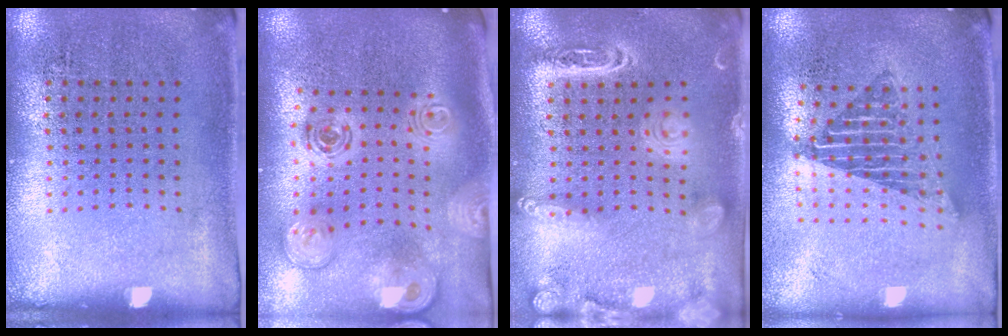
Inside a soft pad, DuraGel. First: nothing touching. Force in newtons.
{"total": 2.5, "press": 1.9, "slide": 1.6}
{"total": 2.1, "press": 2.1, "slide": 0.1}
{"total": 1.7, "press": 1.4, "slide": 1.0}